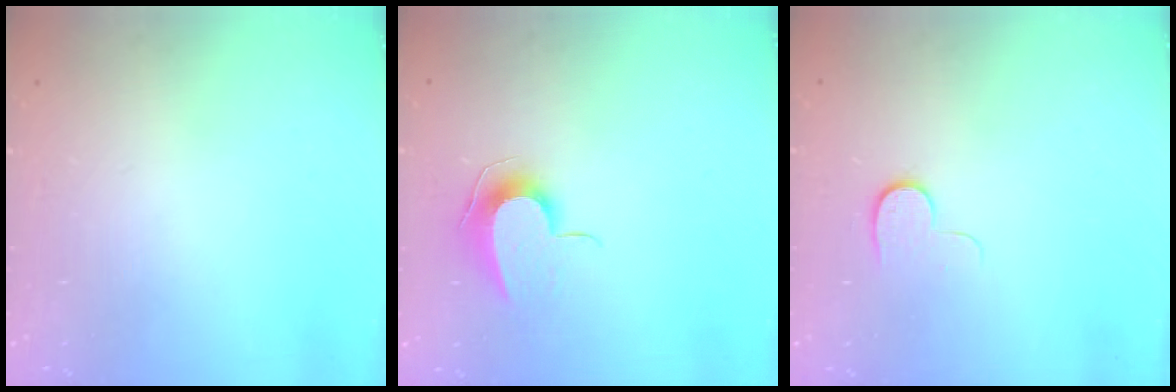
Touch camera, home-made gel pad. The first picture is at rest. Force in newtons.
{"total": 9.9, "press": 9.9, "slide": 0.3}
{"total": 6.0, "press": 6.0, "slide": 0.6}